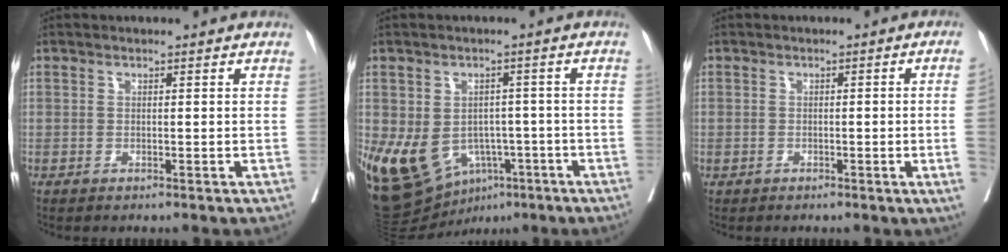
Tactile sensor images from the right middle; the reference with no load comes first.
{"total": 15.1, "force": [-5.9, 11.3, 8.1], "torque": [-0.169, 0.009, -0.074]}
{"total": 3.7, "force": [-0.6, -1.1, 3.5], "torque": [-0.044, 0.000, -0.005]}